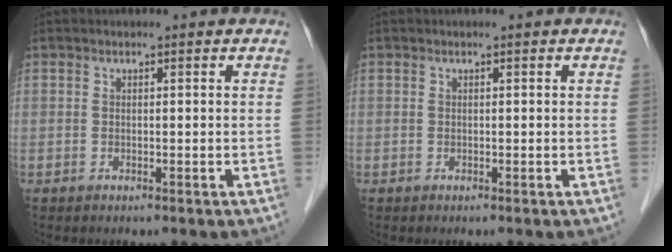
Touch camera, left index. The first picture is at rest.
{"total": 0.0}